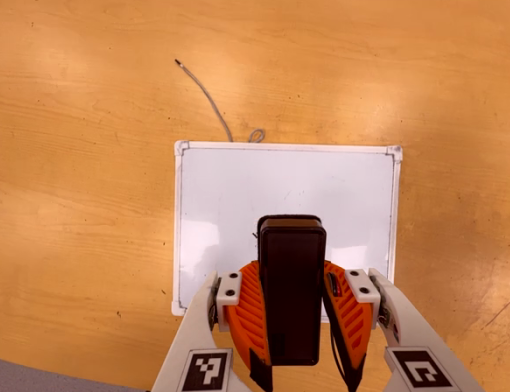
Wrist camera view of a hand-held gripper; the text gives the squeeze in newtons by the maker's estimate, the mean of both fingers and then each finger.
{"total": 6.4, "left": 5.3, "right": 7.5}